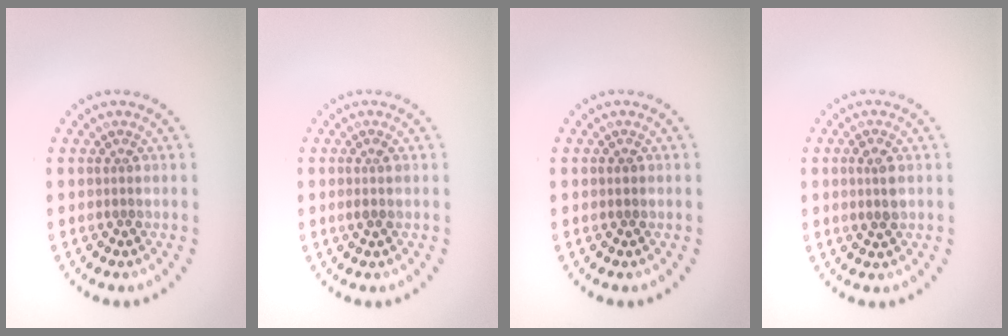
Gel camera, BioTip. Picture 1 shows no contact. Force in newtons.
{"total": 0.9, "press": 0.8, "slide": 0.4}
{"total": 0.8, "press": 0.8, "slide": 0.1}
{"total": 1.7, "press": 1.6, "slide": 0.3}